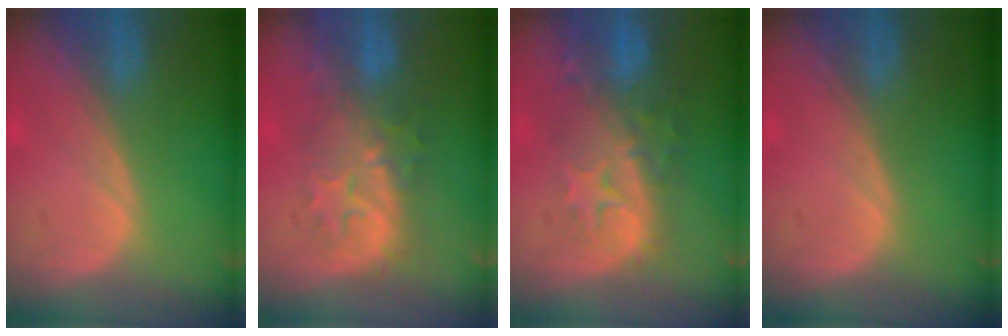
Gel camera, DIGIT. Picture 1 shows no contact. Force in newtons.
{"total": 7.9, "press": 7.8, "slide": 1.3}
{"total": 10.1, "press": 8.8, "slide": 4.9}
{"total": 0.0}